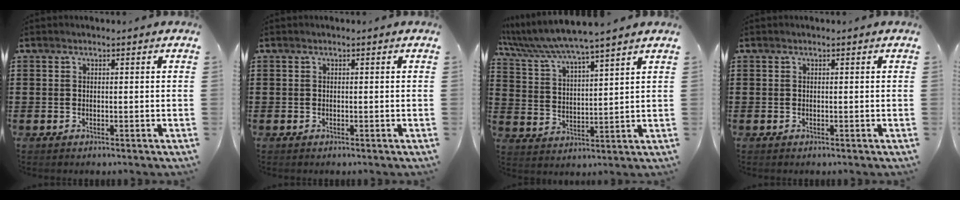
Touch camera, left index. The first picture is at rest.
{"total": 0.0}
{"total": 6.0, "force": [5.4, -0.3, 2.7], "torque": [-0.075, -0.032, 0.089]}
{"total": 0.0}